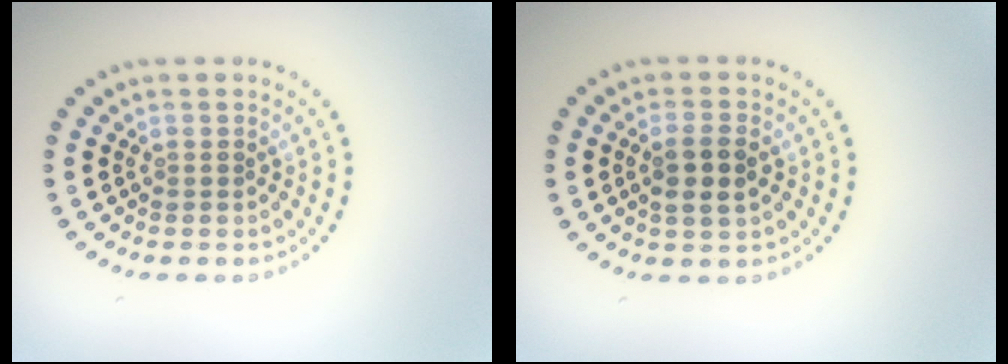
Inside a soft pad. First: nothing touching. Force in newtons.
{"total": 2.7, "press": 2.6, "slide": 0.9}